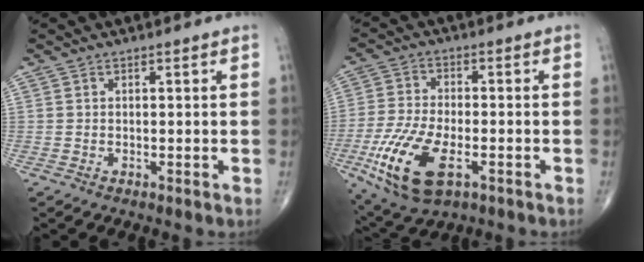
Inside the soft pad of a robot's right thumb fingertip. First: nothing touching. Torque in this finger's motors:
{"motor_torque": [1.57, -0.64, 1.29, -0.21, 0.47]}